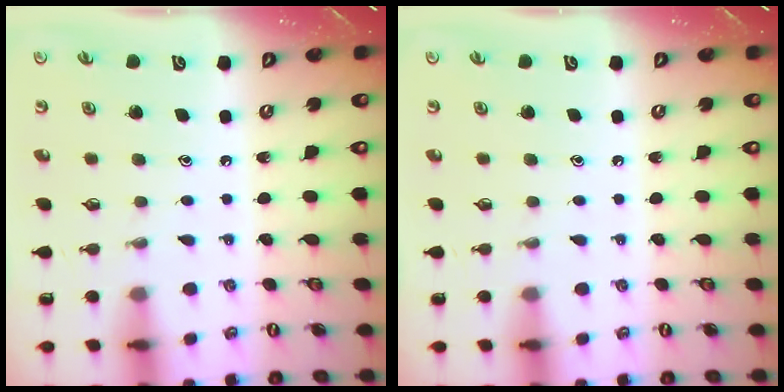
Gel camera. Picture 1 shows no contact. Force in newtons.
{"total": 0.0}